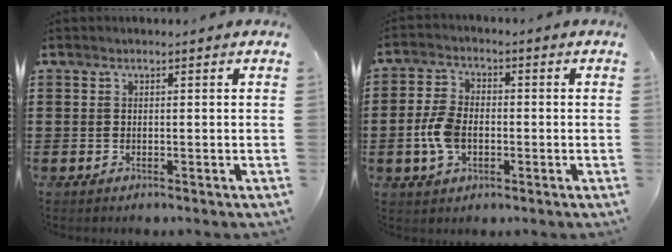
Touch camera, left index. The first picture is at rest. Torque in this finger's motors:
{"motor_torque": [0.78, 0.36, 0.32, 0.11]}